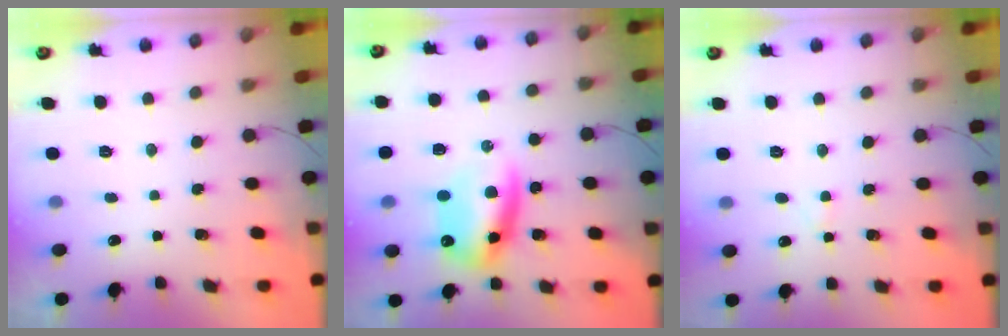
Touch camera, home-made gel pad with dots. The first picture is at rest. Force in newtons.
{"total": 14.0, "press": 13.6, "slide": 3.6}
{"total": 1.3, "press": 1.0, "slide": 0.7}